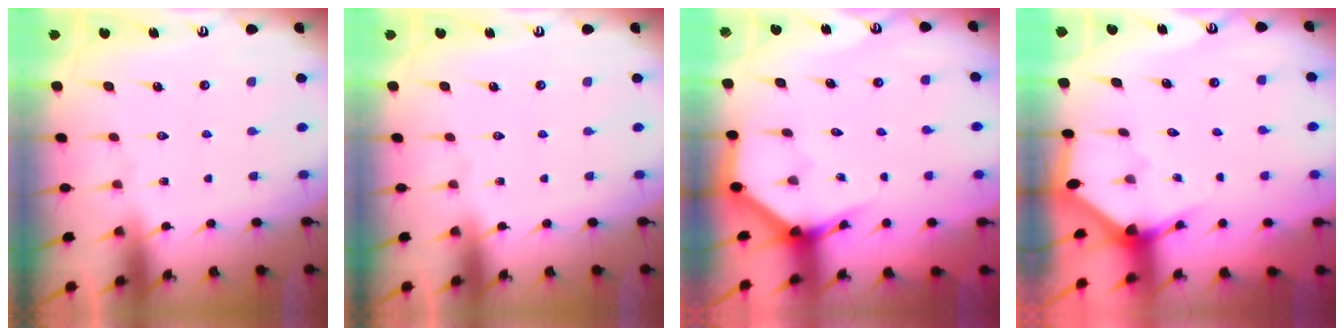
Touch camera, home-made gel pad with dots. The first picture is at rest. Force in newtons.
{"total": 0.0}
{"total": 3.8, "press": 3.8, "slide": 0.3}
{"total": 2.9, "press": 2.9, "slide": 0.2}